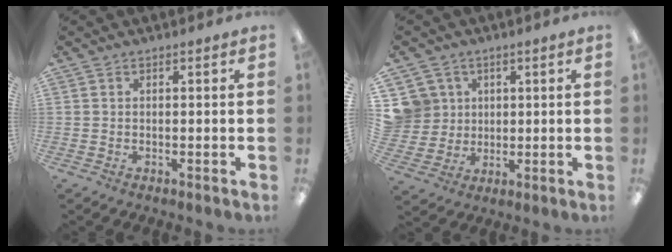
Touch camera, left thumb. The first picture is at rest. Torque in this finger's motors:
{"motor_torque": [-0.03, 0.03, 0.01, -0.01, -0.03]}